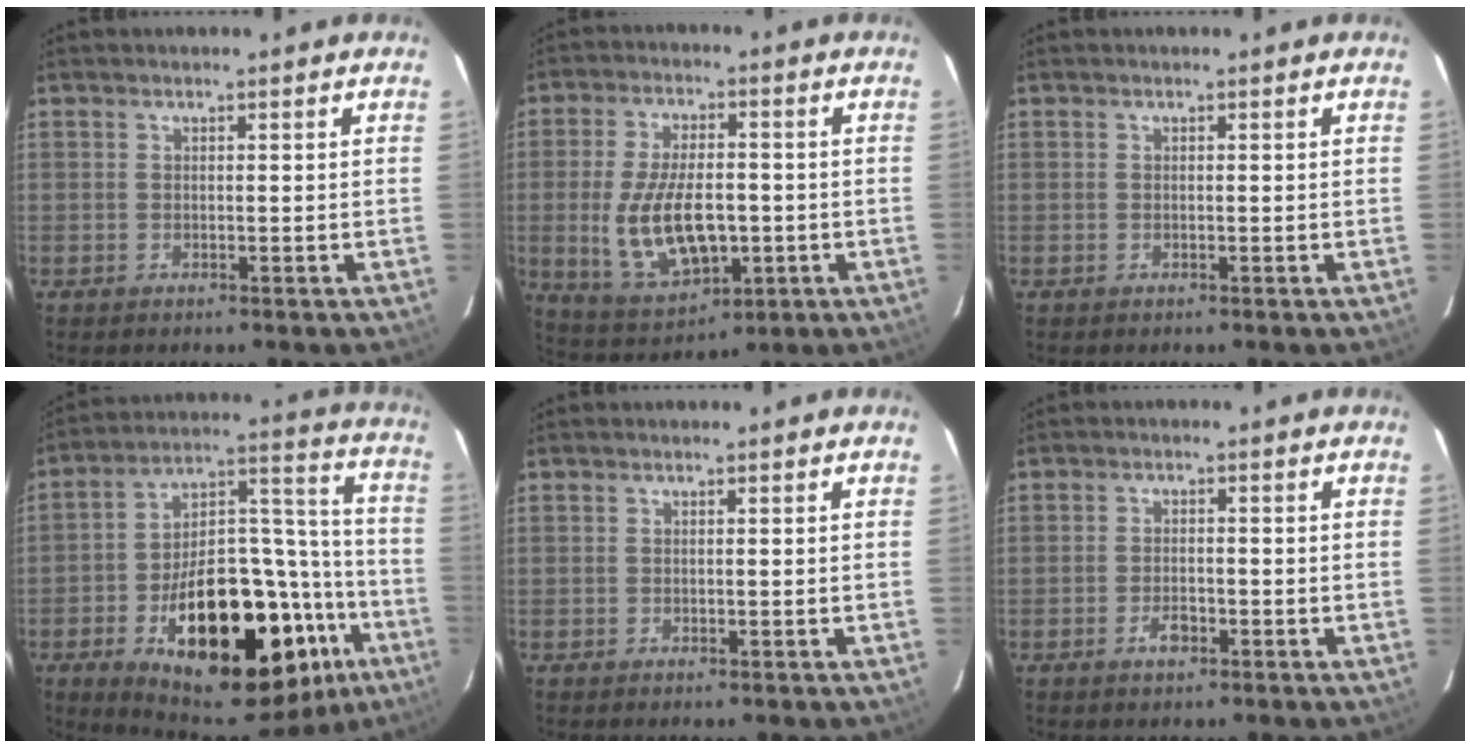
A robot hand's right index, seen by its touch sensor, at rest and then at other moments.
{"total": 14.6, "force": [-2.1, 7.5, 12.4], "torque": [-0.253, -0.015, -0.019]}
{"total": 0.0}
{"total": 34.6, "force": [-16.2, 16.1, 25.9], "torque": [-0.383, 0.050, -0.224]}
{"total": 0.0}
{"total": 2.9, "force": [-1.6, 1.5, 1.9], "torque": [-0.038, 0.001, -0.027]}